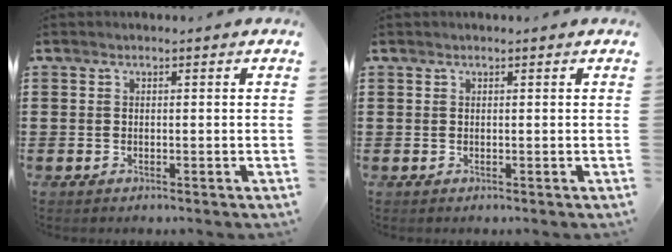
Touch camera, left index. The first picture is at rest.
{"total": 0.0}